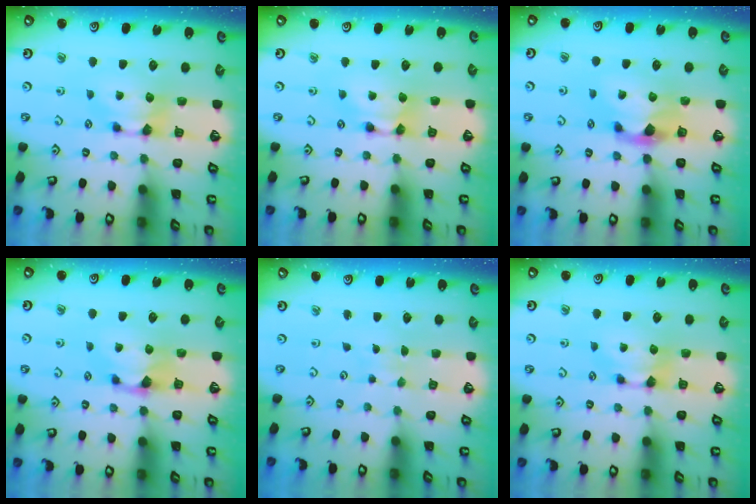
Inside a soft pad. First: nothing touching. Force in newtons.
{"total": 1.7, "press": 1.6, "slide": 0.2}
{"total": 2.0, "press": 1.6, "slide": 1.2}
{"total": 0.6, "press": 0.2, "slide": 0.5}
{"total": 5.2, "press": 5.2, "slide": 0.2}
{"total": 0.0}